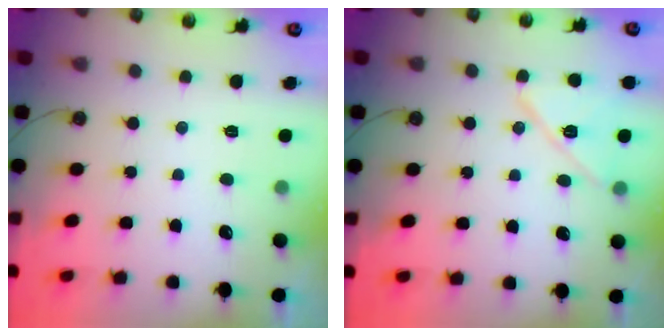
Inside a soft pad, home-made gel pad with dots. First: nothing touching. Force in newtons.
{"total": 12.6, "press": 12.6, "slide": 0.8}